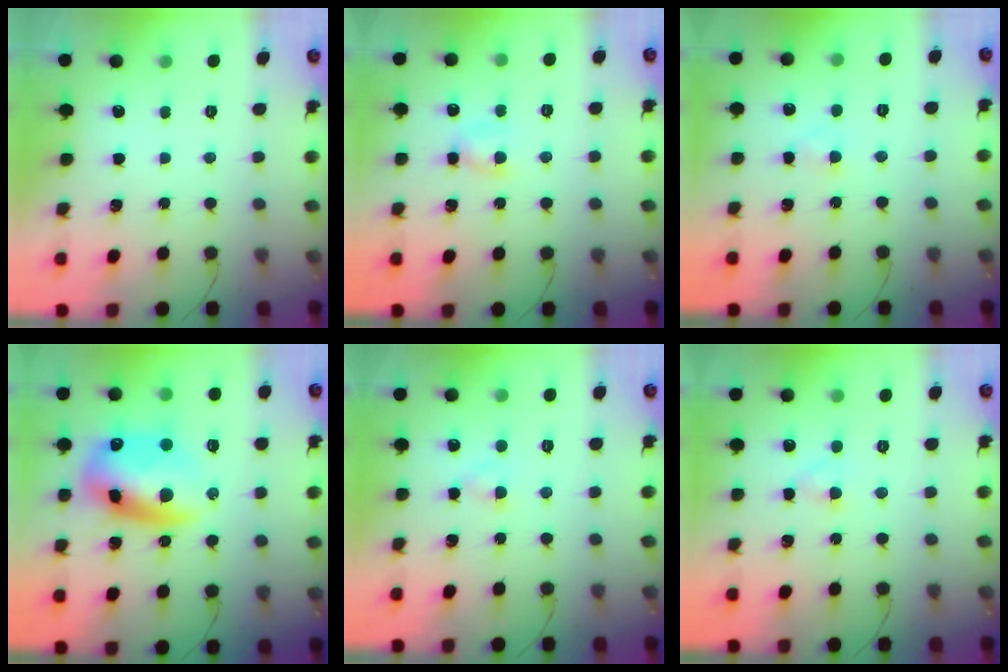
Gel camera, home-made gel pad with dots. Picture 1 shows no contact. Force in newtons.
{"total": 5.0, "press": 4.9, "slide": 0.6}
{"total": 1.9, "press": 1.7, "slide": 0.8}
{"total": 15.9, "press": 15.4, "slide": 4.0}
{"total": 1.3, "press": 1.1, "slide": 0.7}
{"total": 1.6, "press": 1.4, "slide": 0.8}